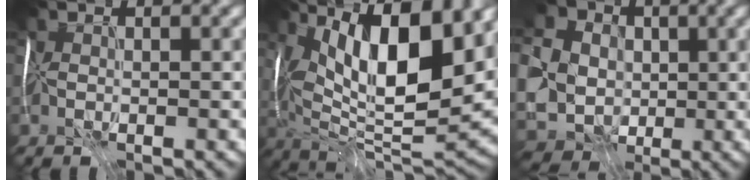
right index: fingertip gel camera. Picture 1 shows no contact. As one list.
[{"total": 14.7, "force": [5.9, 4.3, 12.8], "torque": [-0.220, 0.018, 0.104]}, {"total": 11.1, "force": [-0.2, 9.0, 6.5], "torque": [-0.152, -0.005, 0.004]}]